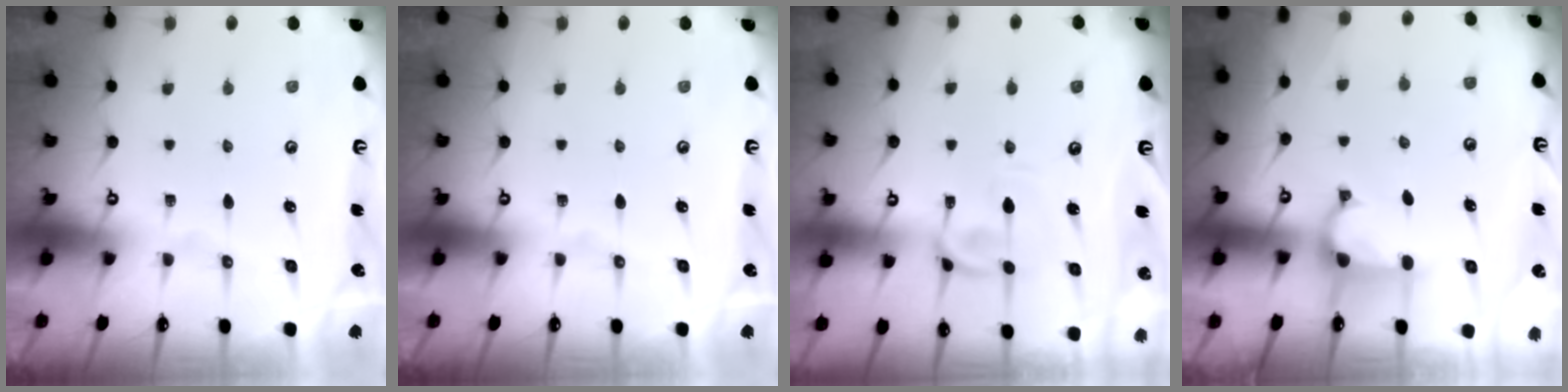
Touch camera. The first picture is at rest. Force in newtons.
{"total": 0.0}
{"total": 1.0, "press": 0.8, "slide": 0.6}
{"total": 1.7, "press": 1.6, "slide": 0.5}